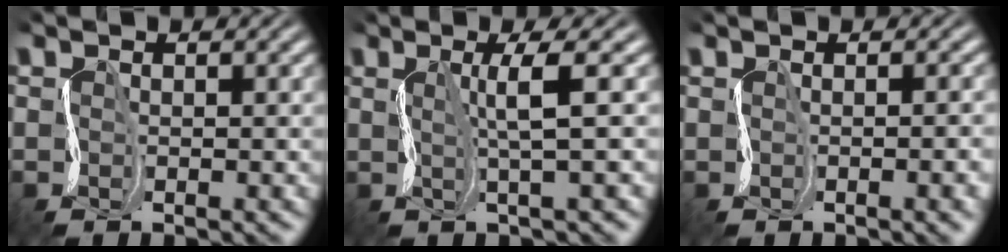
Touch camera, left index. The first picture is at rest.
{"total": 2.7, "force": [0.8, 0.1, 2.6], "torque": [-0.047, 0.010, 0.015]}
{"total": 5.5, "force": [-0.3, 2.6, 4.8], "torque": [-0.021, 0.015, -0.001]}